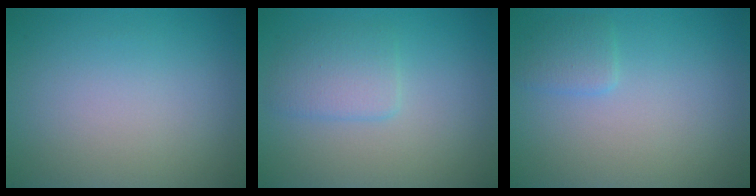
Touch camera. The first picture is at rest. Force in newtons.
{"total": 2.4, "press": 2.3, "slide": 0.2}
{"total": 1.4, "press": 1.4, "slide": 0.0}